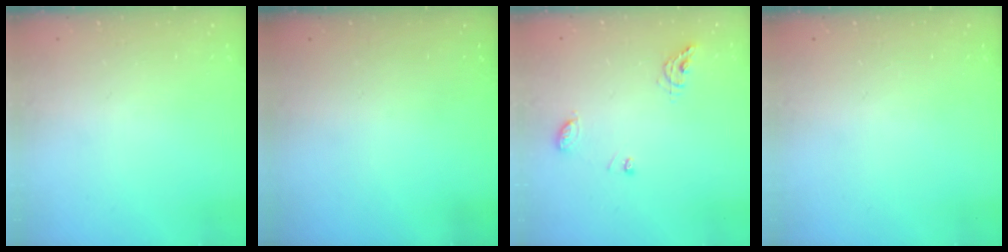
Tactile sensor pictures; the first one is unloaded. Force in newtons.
{"total": 0.0}
{"total": 7.7, "press": 7.7, "slide": 0.6}
{"total": 0.0}